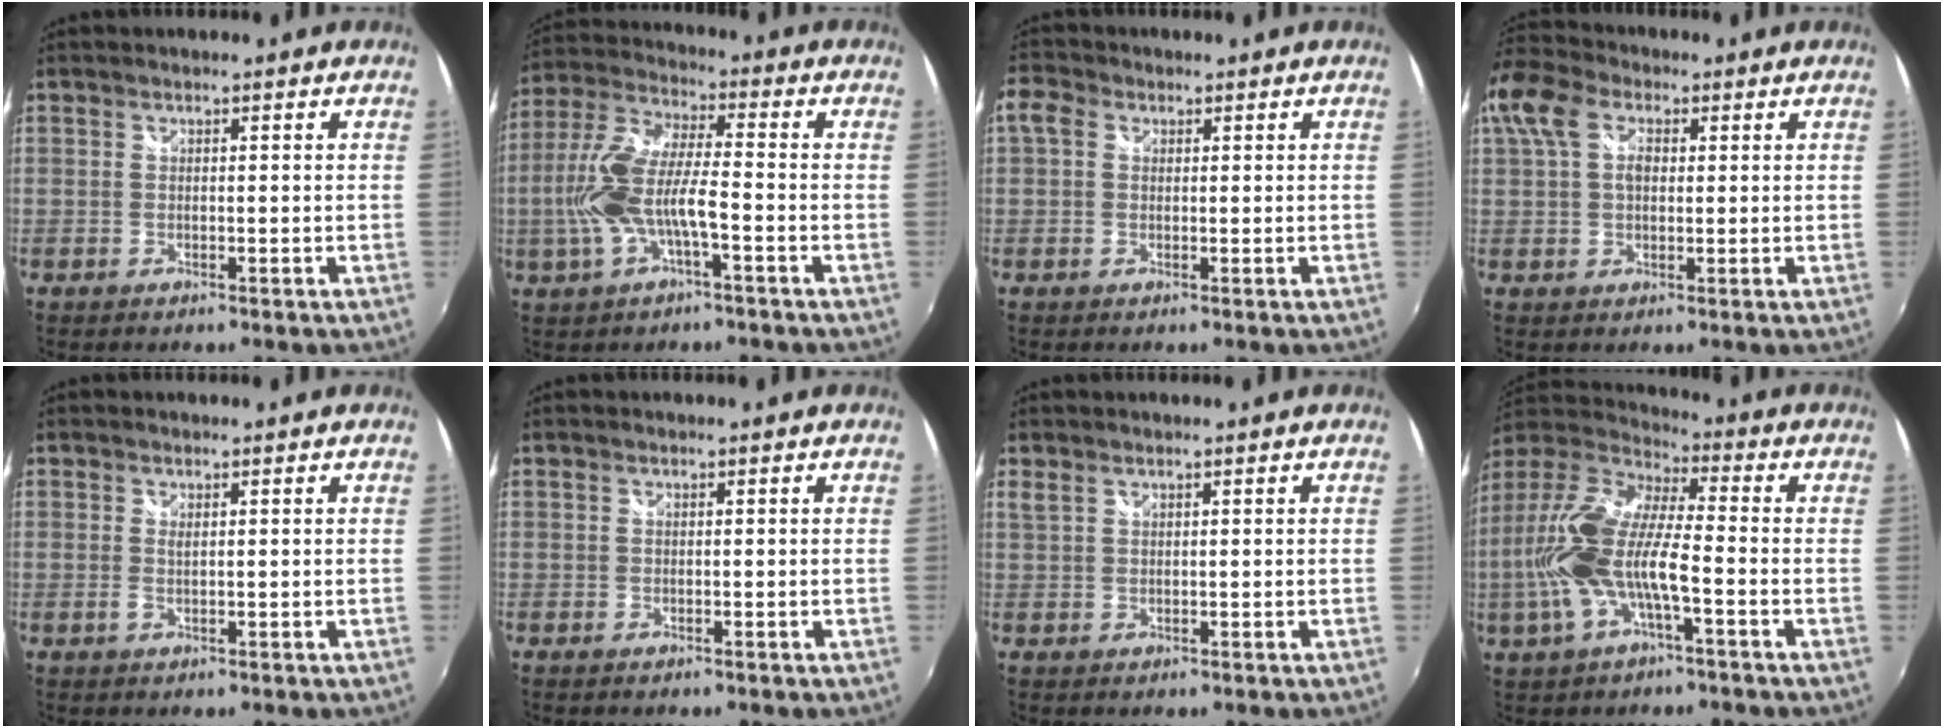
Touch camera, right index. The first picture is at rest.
{"total": 13.0, "force": [-3.4, 4.0, 11.8], "torque": [-0.255, 0.002, -0.065]}
{"total": 3.2, "force": [0.4, 2.7, 1.7], "torque": [-0.038, 0.012, 0.002]}
{"total": 12.6, "force": [3.3, 8.8, 8.4], "torque": [-0.194, 0.034, 0.055]}
{"total": 0.8, "force": [0.1, 0.2, 0.8], "torque": [-0.015, 0.000, 0.000]}
{"total": 0.0}
{"total": 1.0, "force": [0.7, 0.3, 0.7], "torque": [-0.015, 0.002, 0.013]}
{"total": 16.2, "force": [-3.7, 4.8, 15.0], "torque": [-0.308, -0.002, -0.073]}